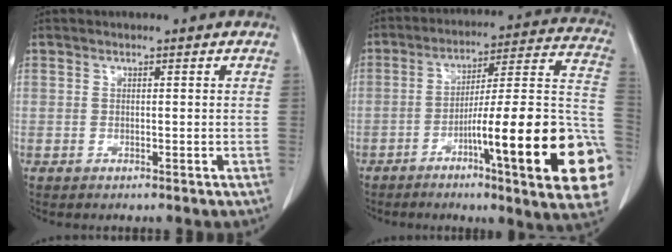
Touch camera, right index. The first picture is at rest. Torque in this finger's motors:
{"motor_torque": [2.14, 0.00, 1.05, 0.17]}